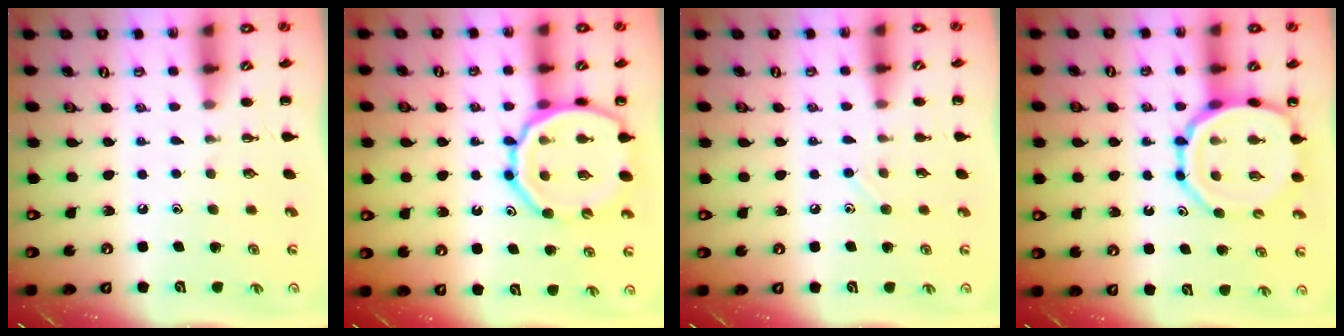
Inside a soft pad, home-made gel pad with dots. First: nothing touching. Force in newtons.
{"total": 18.2, "press": 18.0, "slide": 2.8}
{"total": 5.9, "press": 5.5, "slide": 2.1}
{"total": 13.8, "press": 13.4, "slide": 3.3}